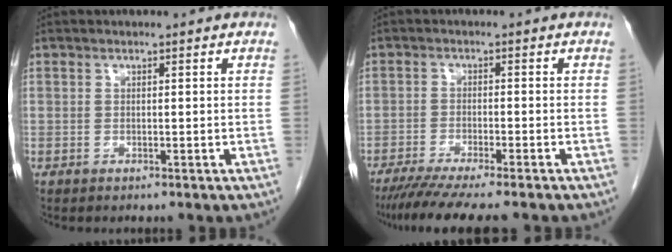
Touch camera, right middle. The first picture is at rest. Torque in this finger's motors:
{"motor_torque": [0.83, -0.66, 0.29, 0.07]}